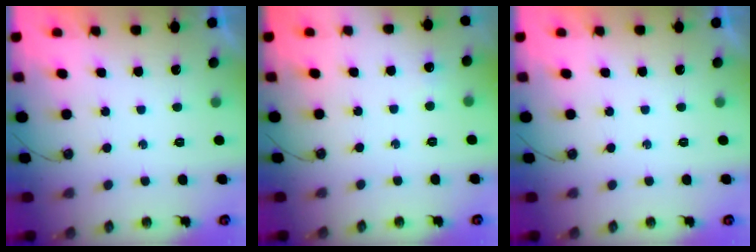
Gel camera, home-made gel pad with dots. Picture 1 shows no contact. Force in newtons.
{"total": 3.6, "press": 3.6, "slide": 0.5}
{"total": 0.0}